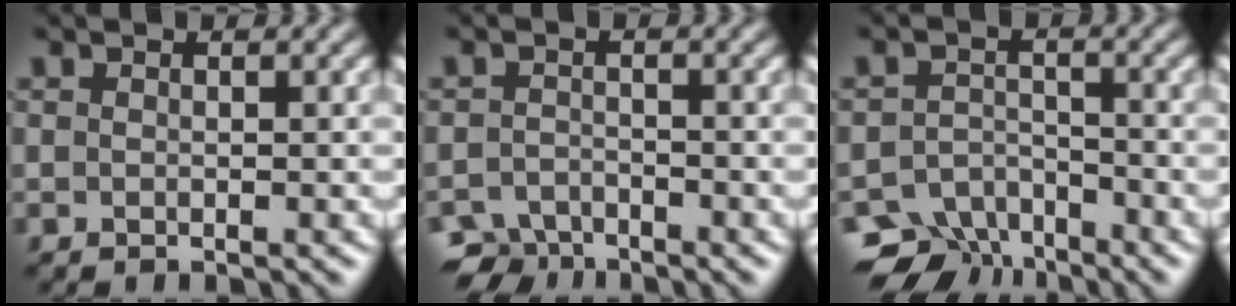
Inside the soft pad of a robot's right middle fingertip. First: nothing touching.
{"total": 2.7, "force": [-2.5, 1.0, 0.0], "torque": [0.001, 0.004, -0.051]}
{"total": 5.3, "force": [-4.6, 2.6, 0.8], "torque": [-0.006, -0.005, -0.078]}